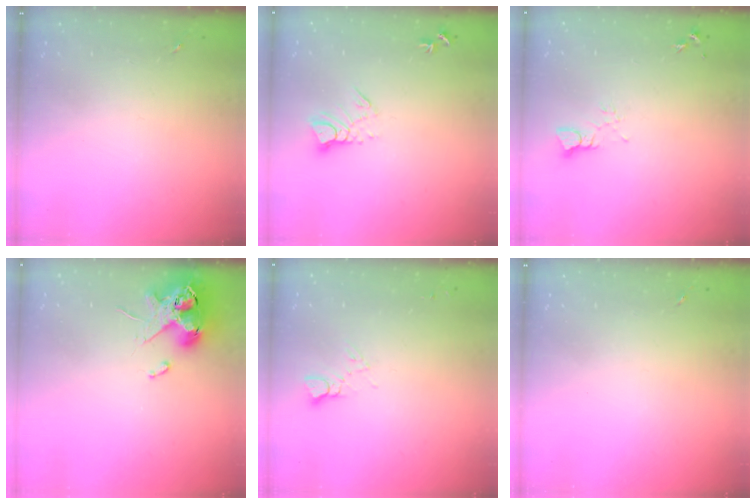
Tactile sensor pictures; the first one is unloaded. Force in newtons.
{"total": 6.6, "press": 6.6, "slide": 0.7}
{"total": 3.2, "press": 3.1, "slide": 0.4}
{"total": 11.7, "press": 11.5, "slide": 1.7}
{"total": 4.1, "press": 4.1, "slide": 0.4}
{"total": 0.0}